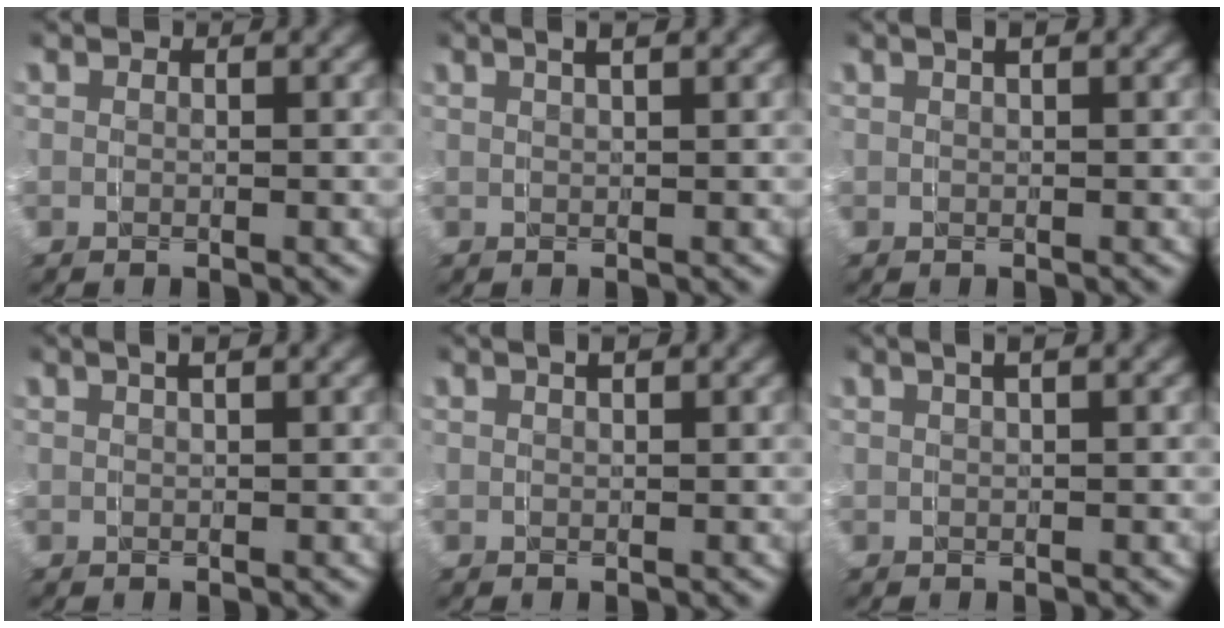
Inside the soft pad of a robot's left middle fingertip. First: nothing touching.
{"total": 2.6, "force": [1.7, 0.5, 1.9], "torque": [-0.023, 0.016, 0.021]}
{"total": 1.0, "force": [0.6, 0.1, 0.8], "torque": [-0.009, 0.012, 0.006]}
{"total": 1.9, "force": [1.2, 0.3, 1.4], "torque": [-0.017, 0.015, 0.013]}
{"total": 0.8, "force": [0.6, 0.1, 0.5], "torque": [-0.008, 0.007, 0.007]}
{"total": 2.1, "force": [1.2, 0.5, 1.7], "torque": [-0.017, 0.017, 0.012]}